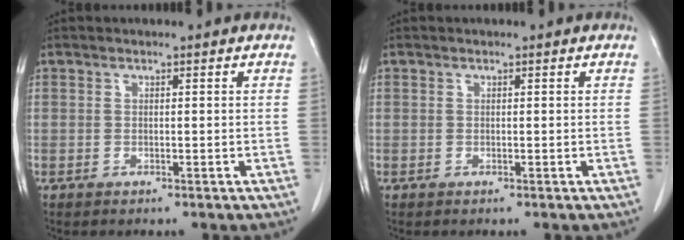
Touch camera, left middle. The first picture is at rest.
{"total": 0.0}